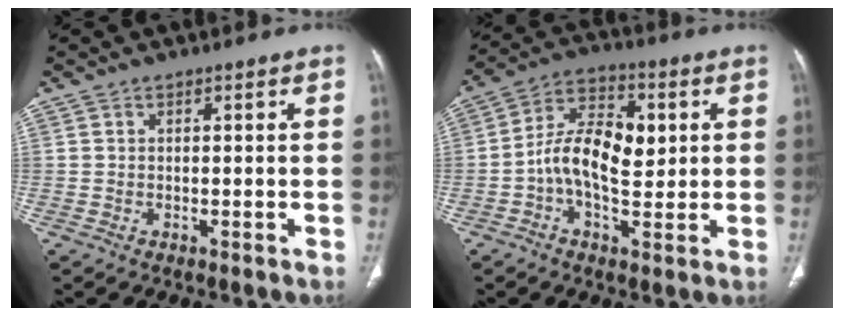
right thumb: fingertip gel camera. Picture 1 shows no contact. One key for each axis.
{"total": 12.8, "fx": 0.6, "fy": 7.1, "fz": 10.7, "tx": -0.165, "ty": 0.019, "tz": 0.004}